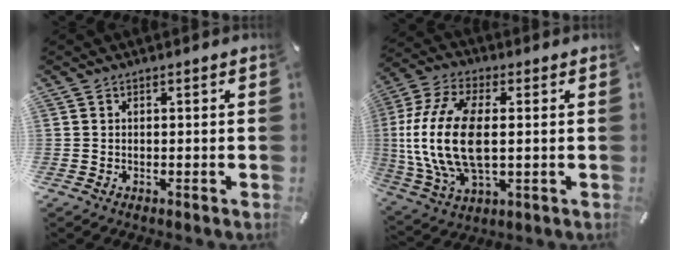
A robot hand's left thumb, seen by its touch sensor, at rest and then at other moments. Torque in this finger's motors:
{"motor_torque": [2.50, 2.51, 2.55, 0.22, 1.01]}